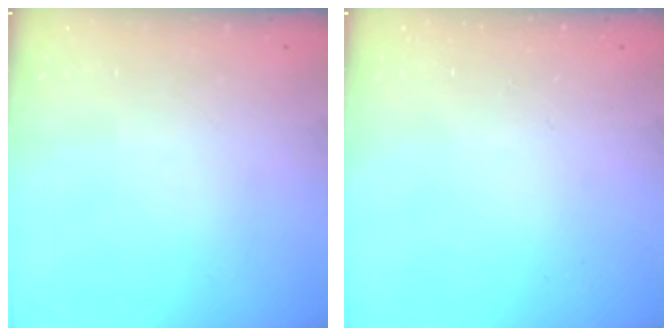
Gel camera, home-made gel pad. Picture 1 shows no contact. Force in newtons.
{"total": 0.0}